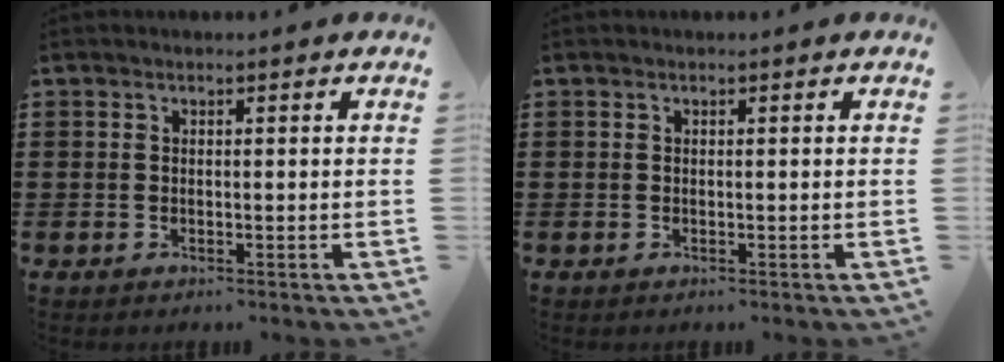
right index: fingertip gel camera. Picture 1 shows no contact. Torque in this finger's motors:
{"motor_torque": [0.00, 0.00, 0.00, 0.00]}